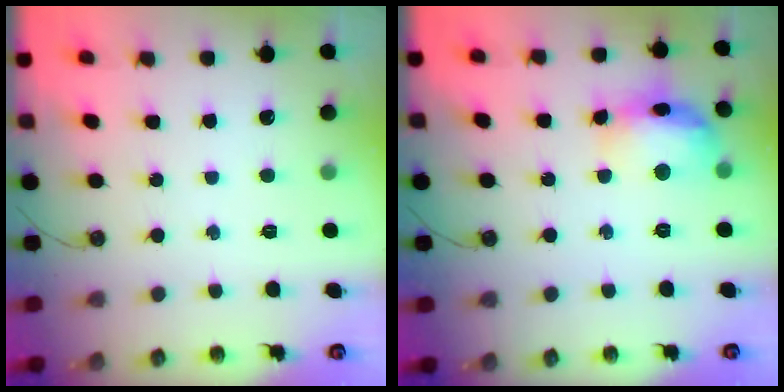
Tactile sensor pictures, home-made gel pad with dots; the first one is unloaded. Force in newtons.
{"total": 14.5, "press": 14.5, "slide": 0.9}